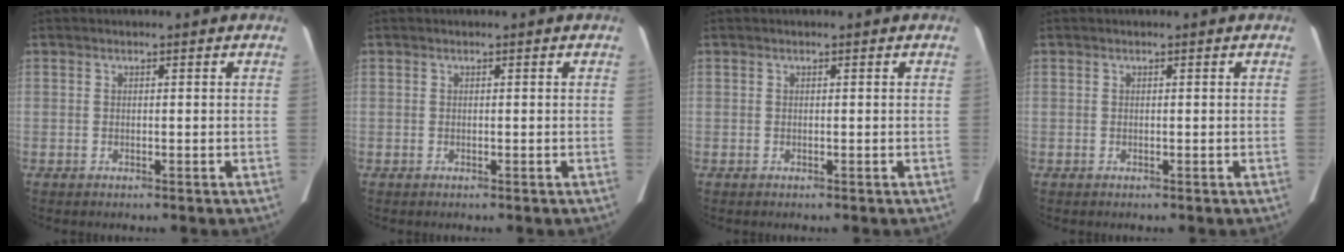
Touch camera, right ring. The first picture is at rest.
{"total": 0.0}
{"total": 0.0}
{"total": 0.0}